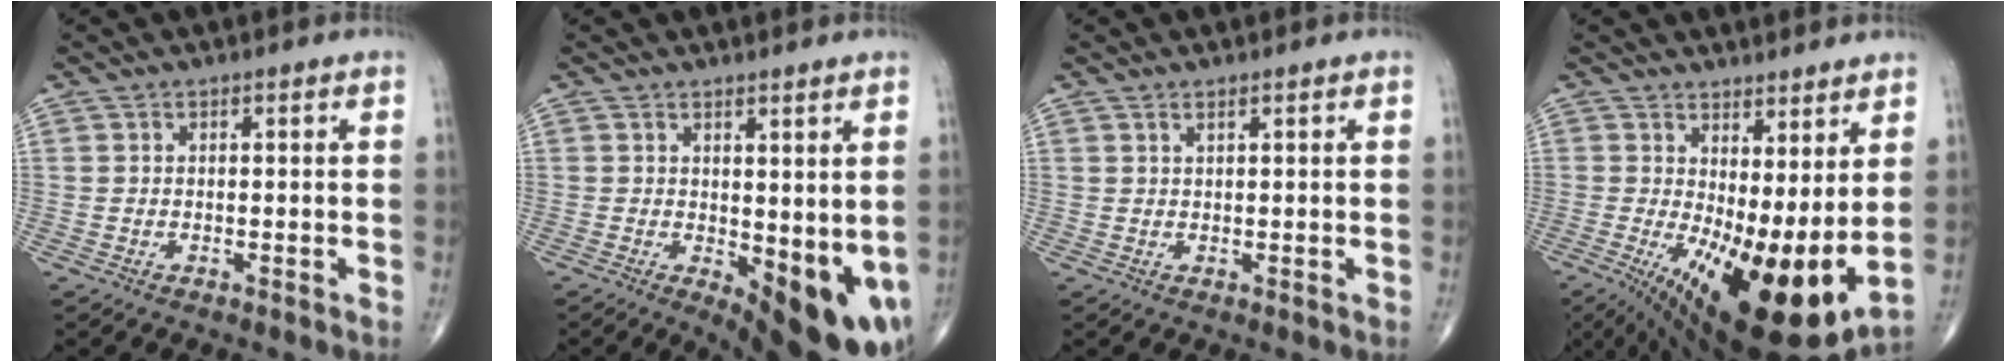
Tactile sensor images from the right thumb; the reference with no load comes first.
{"total": 11.8, "force": [-1.2, 4.6, 10.8], "torque": [-0.131, -0.027, -0.002]}
{"total": 0.8, "force": [0.6, 0.1, 0.5], "torque": [-0.011, -0.002, 0.013]}
{"total": 18.3, "force": [1.2, 6.4, 17.1], "torque": [-0.290, -0.044, 0.037]}